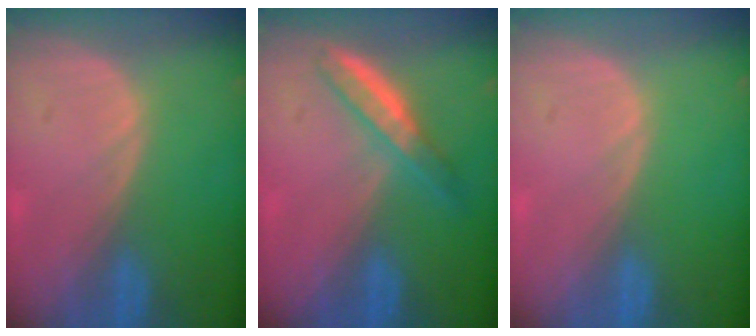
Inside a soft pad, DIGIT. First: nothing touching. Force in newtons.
{"total": 5.1, "press": 4.6, "slide": 2.2}
{"total": 0.0}